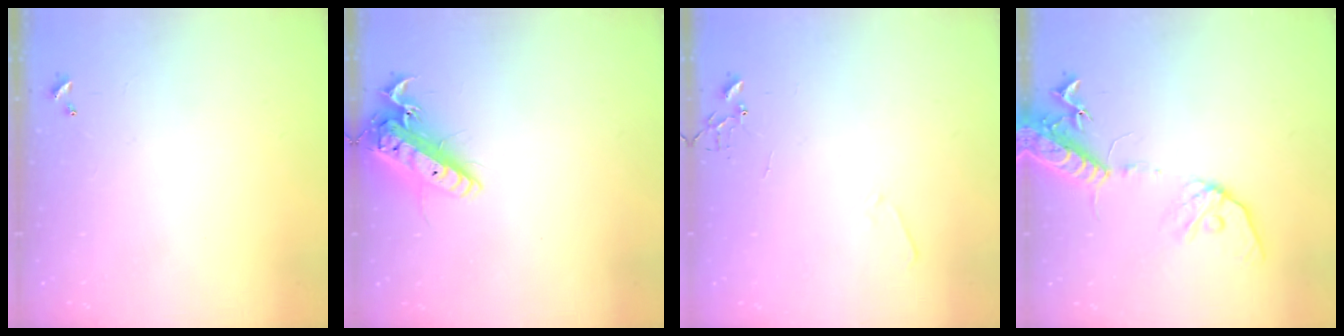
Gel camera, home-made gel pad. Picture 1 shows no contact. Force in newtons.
{"total": 16.4, "press": 16.1, "slide": 3.0}
{"total": 4.8, "press": 4.7, "slide": 0.7}
{"total": 16.6, "press": 16.2, "slide": 3.5}